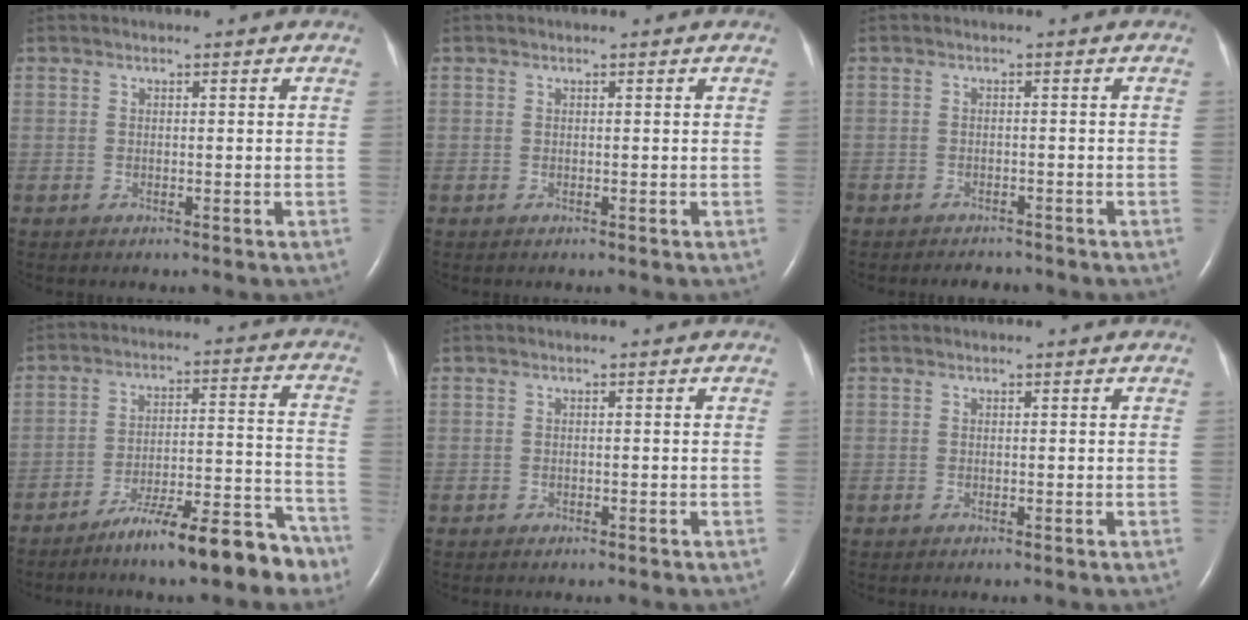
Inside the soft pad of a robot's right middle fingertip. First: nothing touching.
{"total": 0.0}
{"total": 2.9, "force": [-2.6, 1.1, 0.5], "torque": [-0.011, -0.003, -0.036]}
{"total": 13.1, "force": [-10.0, 2.3, 8.1], "torque": [-0.109, 0.031, -0.160]}
{"total": 0.0}
{"total": 0.0}